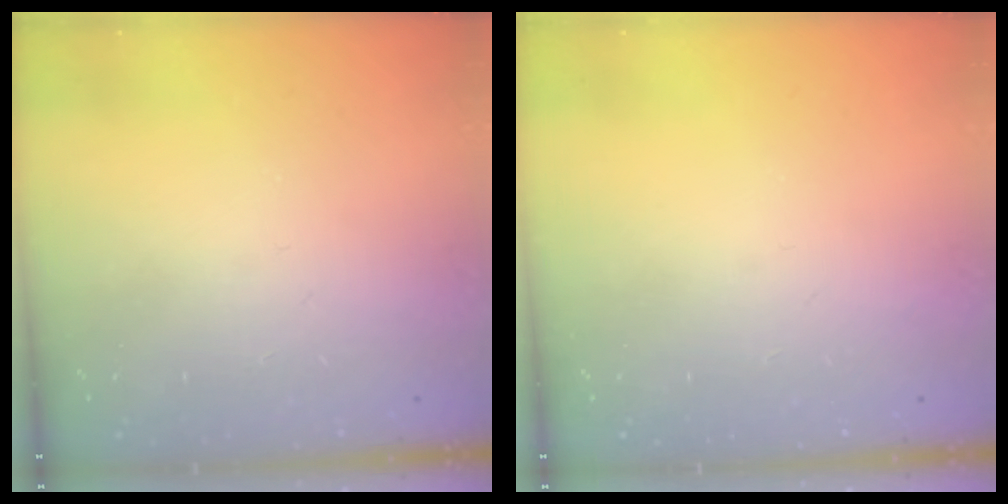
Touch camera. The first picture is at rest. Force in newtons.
{"total": 0.0}